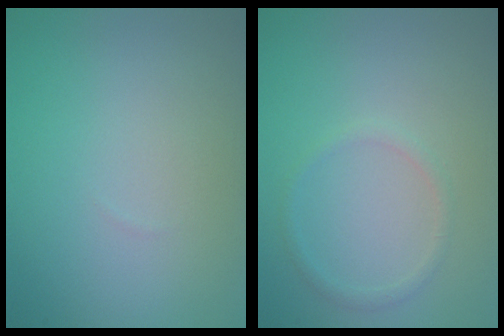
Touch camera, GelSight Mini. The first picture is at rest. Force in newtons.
{"total": 1.0, "press": 1.0, "slide": 0.0}